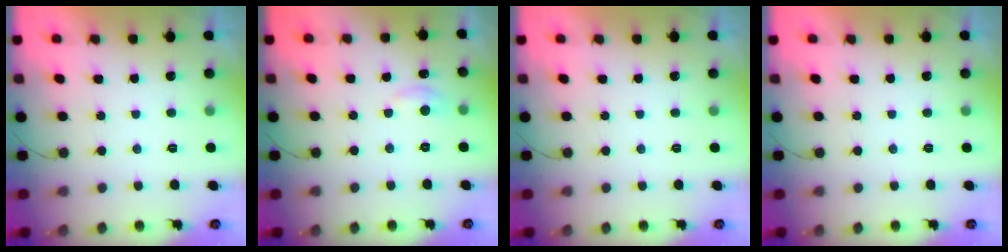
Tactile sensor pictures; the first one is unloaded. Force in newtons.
{"total": 4.1, "press": 4.0, "slide": 0.6}
{"total": 0.0}
{"total": 0.0}